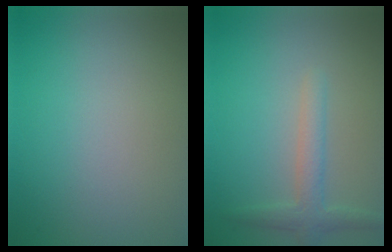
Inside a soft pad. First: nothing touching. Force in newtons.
{"total": 2.4, "press": 2.4, "slide": 0.1}